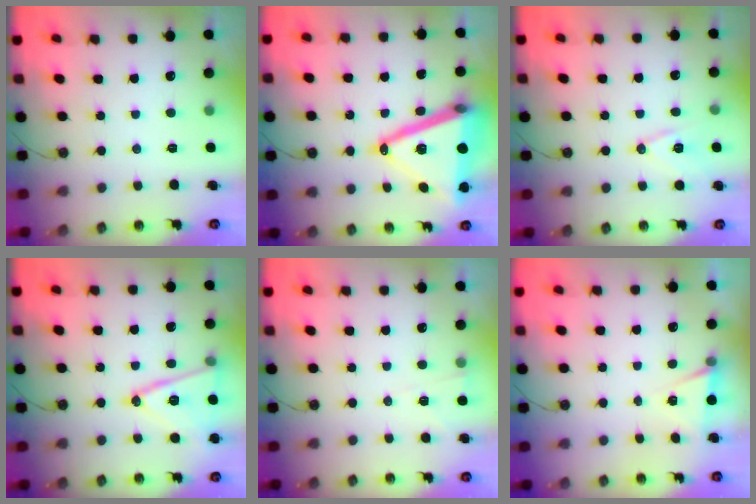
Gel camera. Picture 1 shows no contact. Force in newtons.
{"total": 23.9, "press": 23.6, "slide": 3.7}
{"total": 10.5, "press": 9.9, "slide": 3.4}
{"total": 15.6, "press": 15.2, "slide": 3.4}
{"total": 3.6, "press": 3.1, "slide": 1.8}
{"total": 5.1, "press": 2.4, "slide": 4.5}